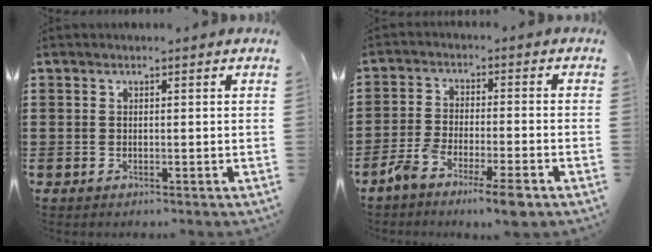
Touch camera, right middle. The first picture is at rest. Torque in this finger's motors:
{"motor_torque": [1.06, -1.01, 0.46, 0.14]}